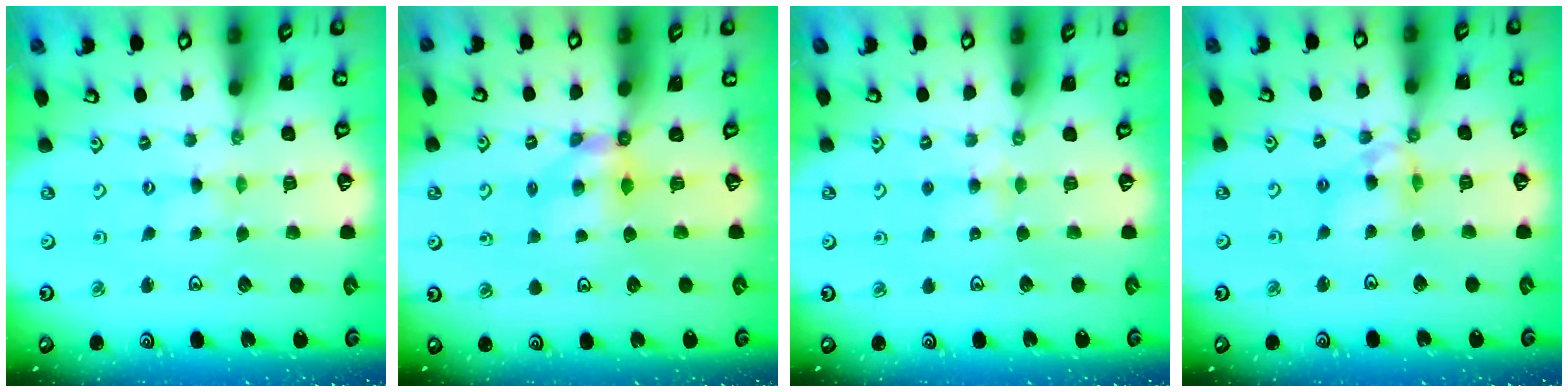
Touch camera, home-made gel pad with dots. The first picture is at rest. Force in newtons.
{"total": 5.5, "press": 5.5, "slide": 0.1}
{"total": 3.4, "press": 3.3, "slide": 0.4}
{"total": 8.8, "press": 8.8, "slide": 0.8}